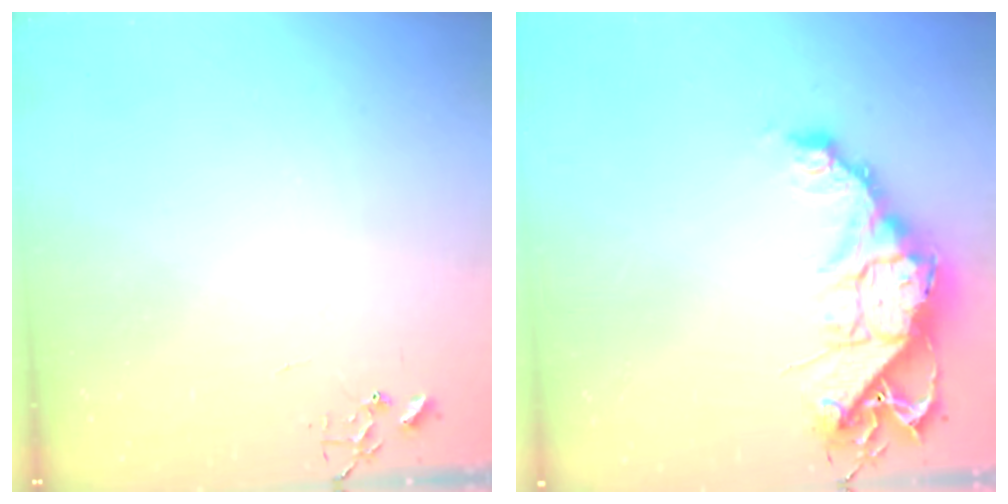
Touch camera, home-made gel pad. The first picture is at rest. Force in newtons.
{"total": 14.7, "press": 14.6, "slide": 1.4}